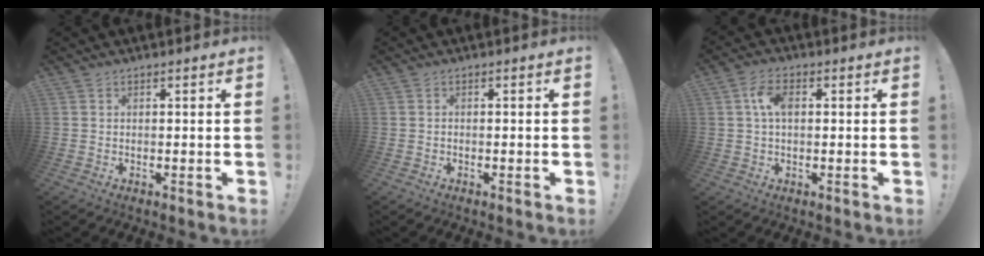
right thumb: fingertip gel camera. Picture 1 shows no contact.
{"total": 0.7, "force": [-0.6, -0.1, 0.4], "torque": [-0.005, -0.001, -0.011]}
{"total": 5.9, "force": [1.0, 3.5, 4.7], "torque": [-0.083, 0.011, 0.018]}